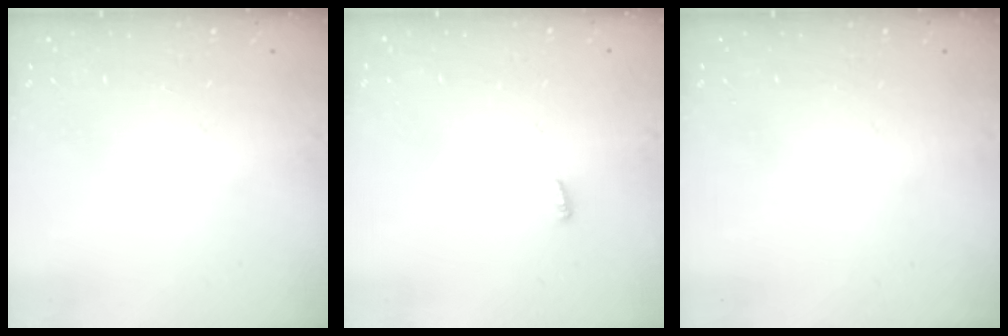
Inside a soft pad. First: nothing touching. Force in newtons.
{"total": 3.0, "press": 2.9, "slide": 0.8}
{"total": 0.0}